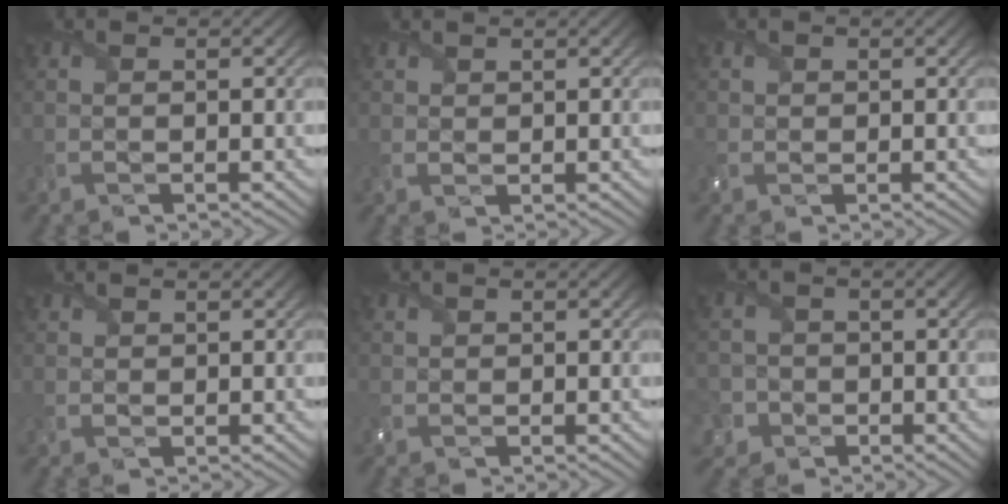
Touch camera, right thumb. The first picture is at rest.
{"total": 1.4, "force": [1.1, 0.7, 0.3], "torque": [-0.011, 0.004, 0.027]}
{"total": 1.3, "force": [0.3, 1.2, 0.2], "torque": [-0.009, 0.000, 0.003]}
{"total": 1.1, "force": [0.9, 0.5, 0.2], "torque": [-0.009, 0.003, 0.021]}
{"total": 0.9, "force": [0.3, 0.9, 0.2], "torque": [-0.006, 0.001, 0.003]}
{"total": 5.0, "force": [-1.6, 4.7, 1.0], "torque": [-0.037, -0.002, -0.055]}